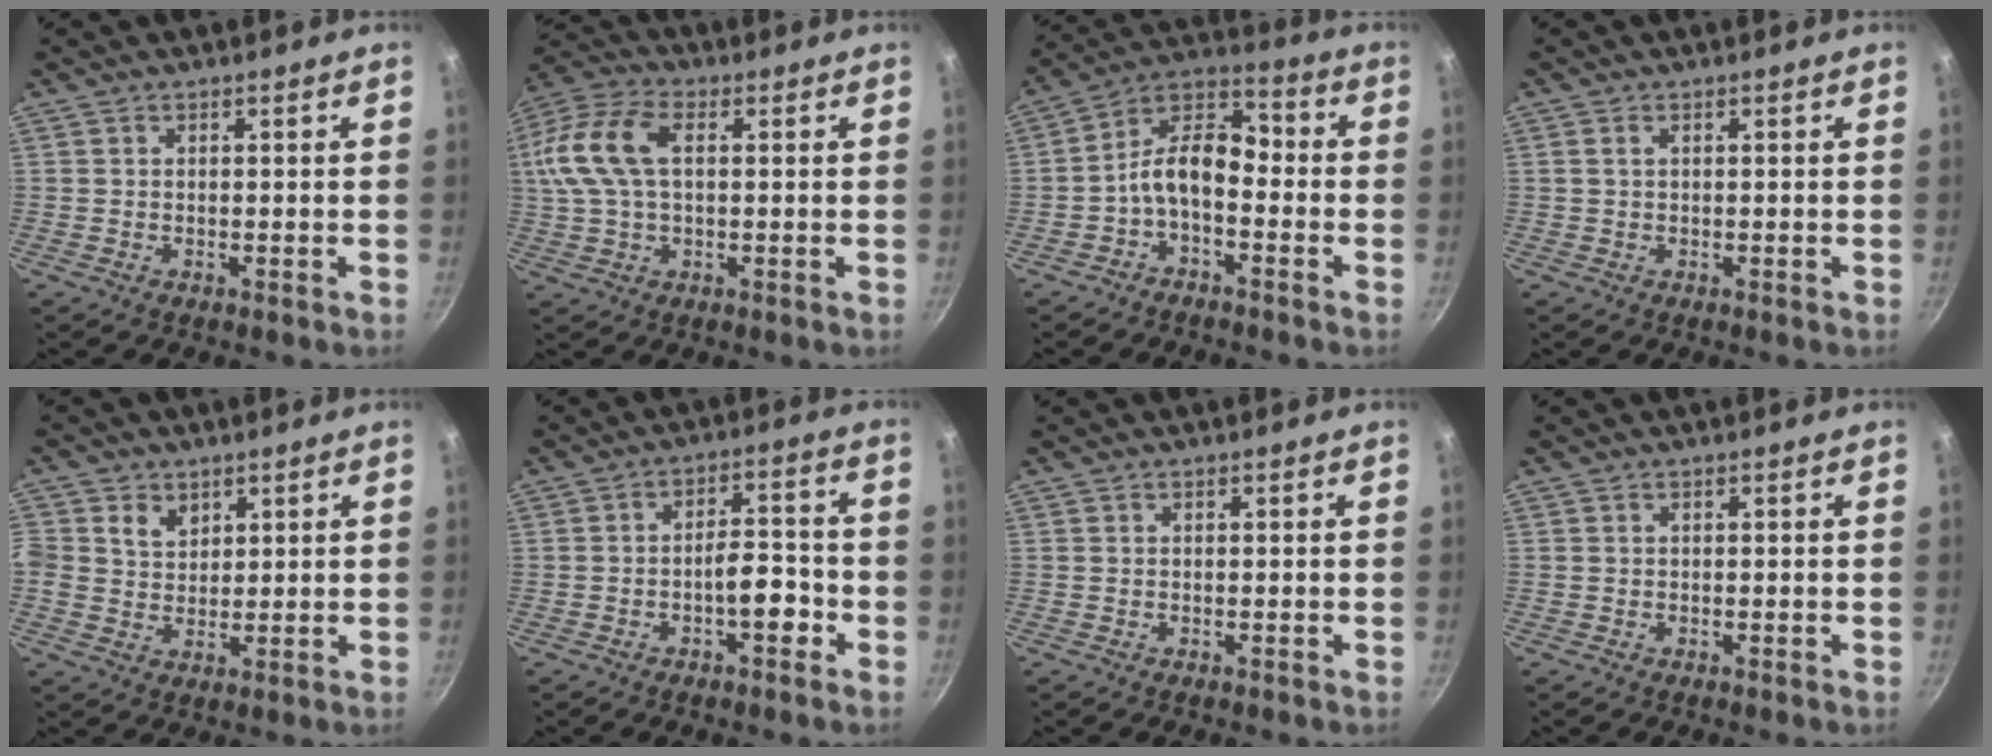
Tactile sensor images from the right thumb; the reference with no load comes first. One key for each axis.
{"total": 15.5, "fx": 2.6, "fy": 9.1, "fz": 12.3, "tx": -0.259, "ty": 0.025, "tz": 0.035}
{"total": 10.0, "fx": -2.9, "fy": 5.7, "fz": 7.6, "tx": -0.125, "ty": 0.056, "tz": -0.070}
{"total": 0.9, "fx": 0.3, "fy": 0.5, "fz": 0.7, "tx": -0.012, "ty": 0.002, "tz": 0.004}
{"total": 5.2, "fx": 2.0, "fy": 4.5, "fz": 1.9, "tx": -0.014, "ty": -0.004, "tz": 0.034}
{"total": 6.7, "fx": -2.8, "fy": 2.8, "fz": 5.5, "tx": -0.064, "ty": 0.035, "tz": -0.045}
{"total": 0.0}
{"total": 0.0}